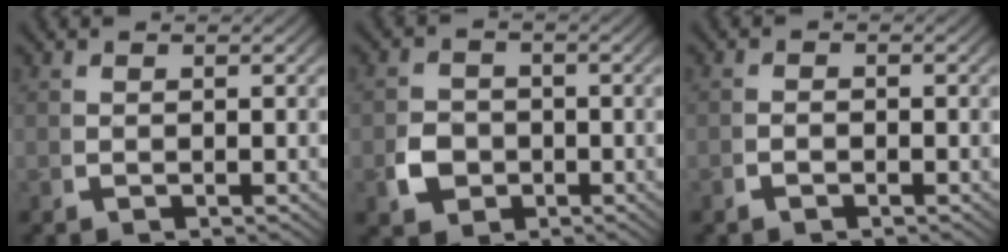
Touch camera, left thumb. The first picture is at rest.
{"total": 3.9, "force": [-1.1, 3.2, 2.0], "torque": [-0.038, -0.012, -0.014]}
{"total": 0.8, "force": [-0.7, 0.3, 0.3], "torque": [-0.006, -0.002, -0.016]}